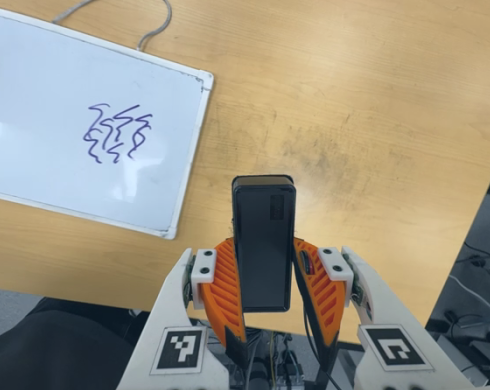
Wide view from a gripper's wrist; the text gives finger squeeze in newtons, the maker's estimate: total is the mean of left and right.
{"total": 4.5, "left": 3.3, "right": 5.6}